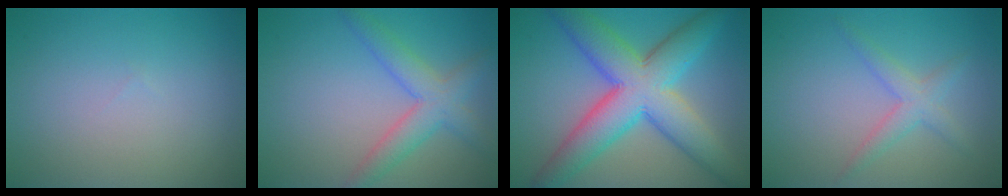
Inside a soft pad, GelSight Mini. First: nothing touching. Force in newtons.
{"total": 4.2, "press": 4.2, "slide": 0.2}
{"total": 10.2, "press": 10.2, "slide": 0.2}
{"total": 2.3, "press": 2.3, "slide": 0.1}